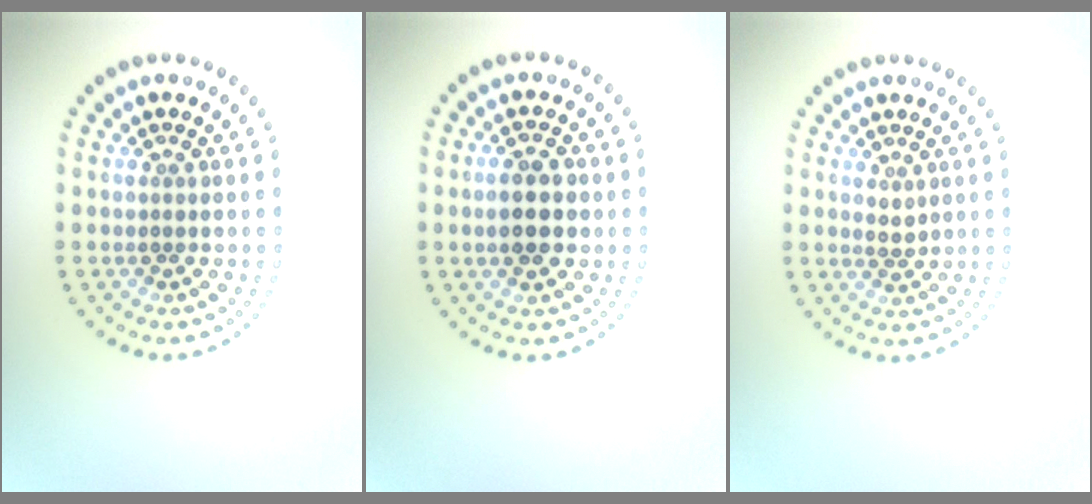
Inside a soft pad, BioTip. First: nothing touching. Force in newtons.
{"total": 3.7, "press": 3.7, "slide": 0.2}
{"total": 0.9, "press": 0.8, "slide": 0.4}